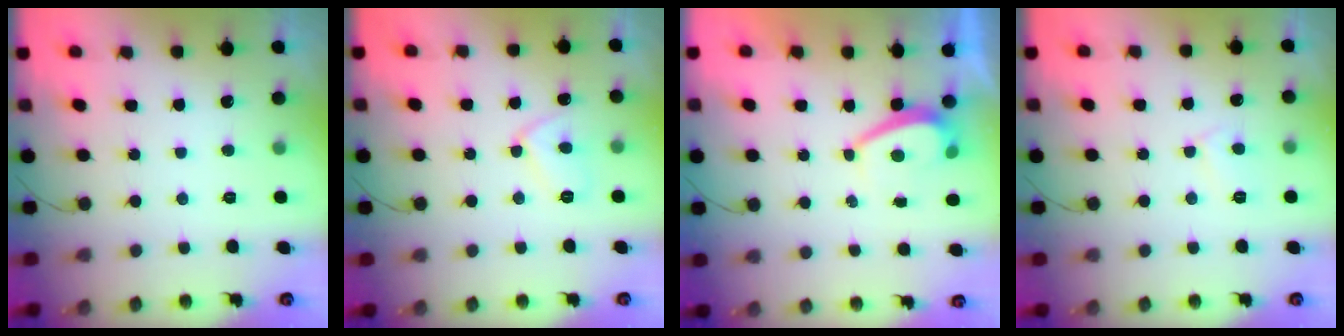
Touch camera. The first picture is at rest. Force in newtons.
{"total": 7.2, "press": 7.2, "slide": 0.7}
{"total": 1.7, "press": 1.6, "slide": 0.6}
{"total": 4.3, "press": 4.3, "slide": 0.4}